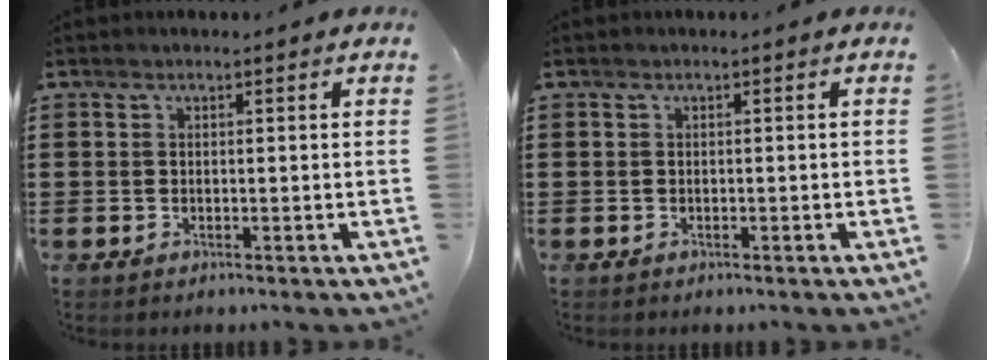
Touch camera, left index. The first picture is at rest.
{"total": 0.0}